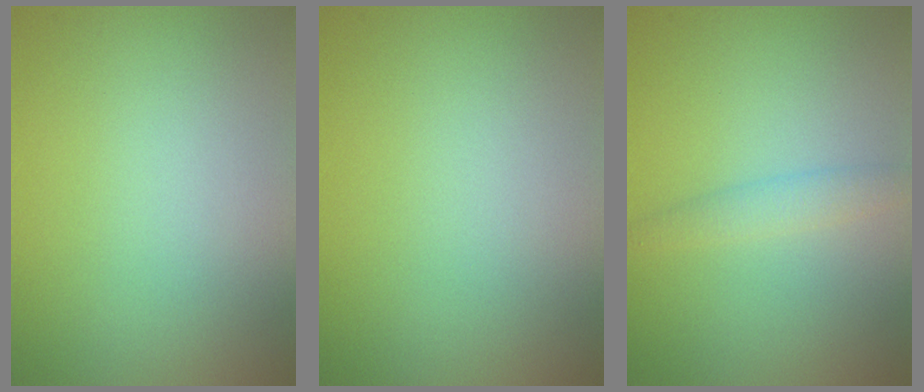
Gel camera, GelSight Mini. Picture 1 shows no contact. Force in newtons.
{"total": 0.0}
{"total": 1.7, "press": 1.7, "slide": 0.0}